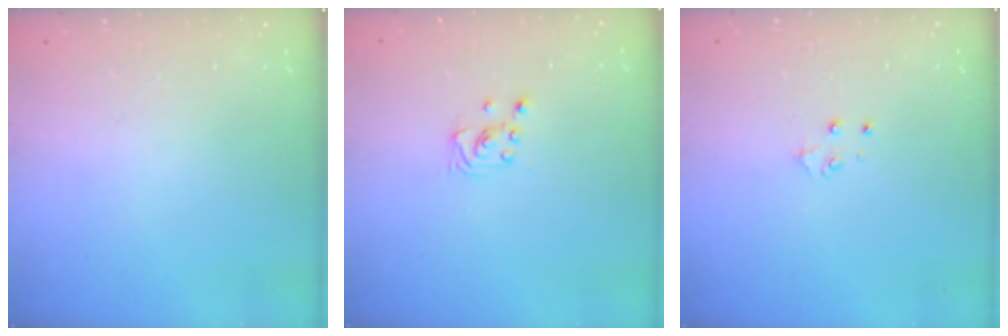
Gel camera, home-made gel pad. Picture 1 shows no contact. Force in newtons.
{"total": 2.2, "press": 2.2, "slide": 0.2}
{"total": 4.2, "press": 4.2, "slide": 0.4}